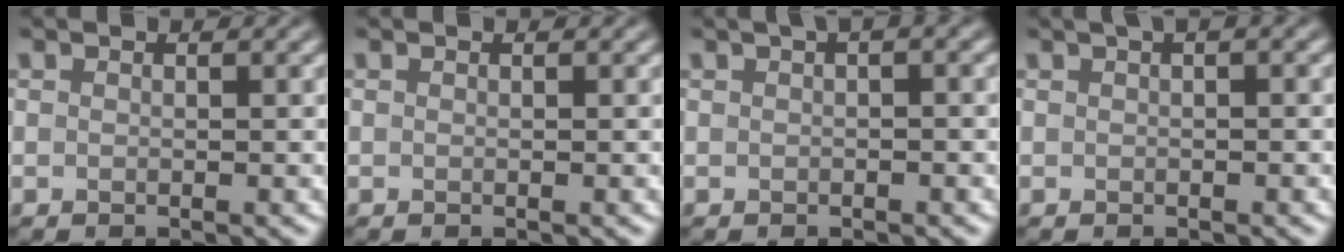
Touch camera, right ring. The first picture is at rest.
{"total": 0.0}
{"total": 1.7, "force": [0.5, 0.4, 1.6], "torque": [-0.021, 0.006, 0.006]}
{"total": 1.9, "force": [0.8, 0.5, 1.6], "torque": [-0.023, 0.004, 0.010]}